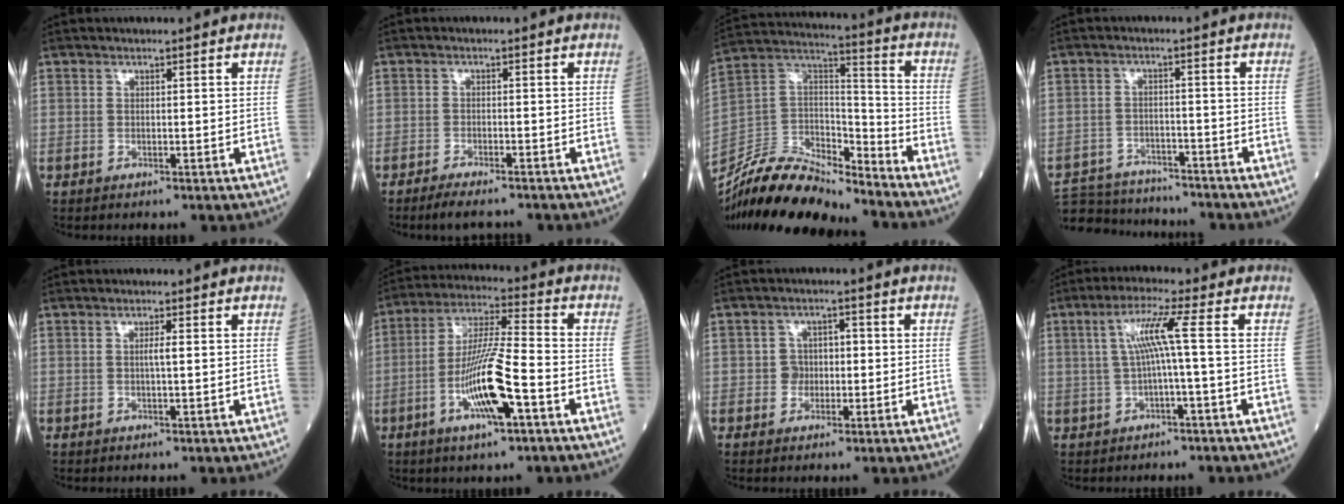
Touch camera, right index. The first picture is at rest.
{"total": 4.9, "force": [-4.3, 0.8, 2.2], "torque": [-0.033, -0.010, -0.069]}
{"total": 18.3, "force": [-17.0, 3.6, 5.6], "torque": [-0.102, 0.032, -0.309]}
{"total": 13.5, "force": [-12.7, 3.3, 3.2], "torque": [-0.061, 0.010, -0.185]}
{"total": 1.4, "force": [0.0, 0.0, 1.4], "torque": [-0.026, 0.001, 0.000]}
{"total": 12.9, "force": [-4.7, 1.2, 11.9], "torque": [-0.230, -0.004, -0.086]}
{"total": 3.1, "force": [-0.5, 2.7, 1.4], "torque": [-0.017, 0.011, -0.013]}
{"total": 5.8, "force": [0.1, -1.0, 5.7], "torque": [-0.108, 0.018, 0.010]}